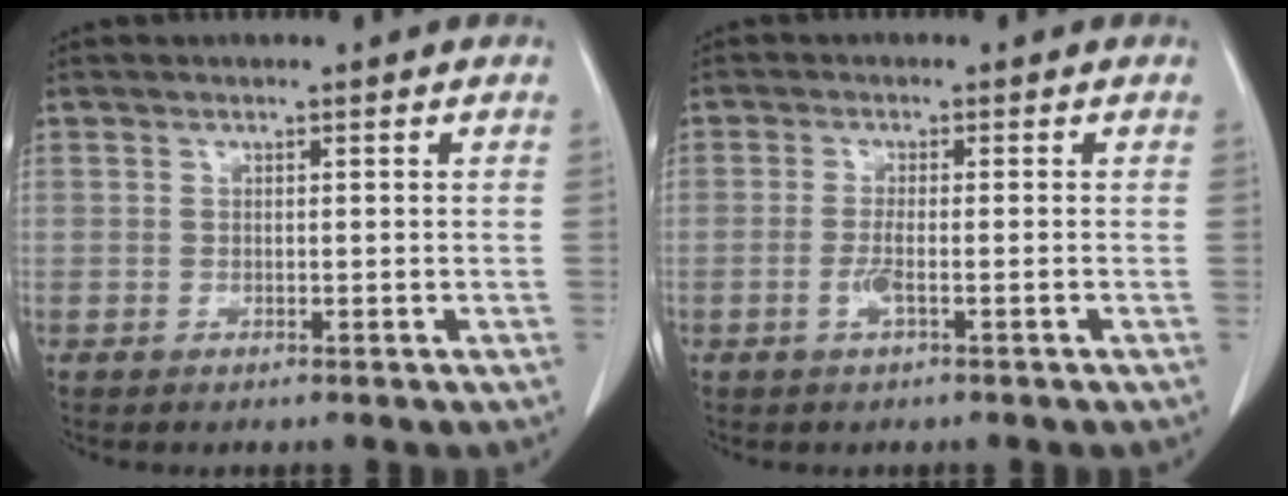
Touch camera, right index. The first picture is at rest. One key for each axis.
{"total": 2.2, "fx": -0.9, "fy": 0.1, "fz": 2.1, "tx": -0.044, "ty": -0.002, "tz": -0.018}